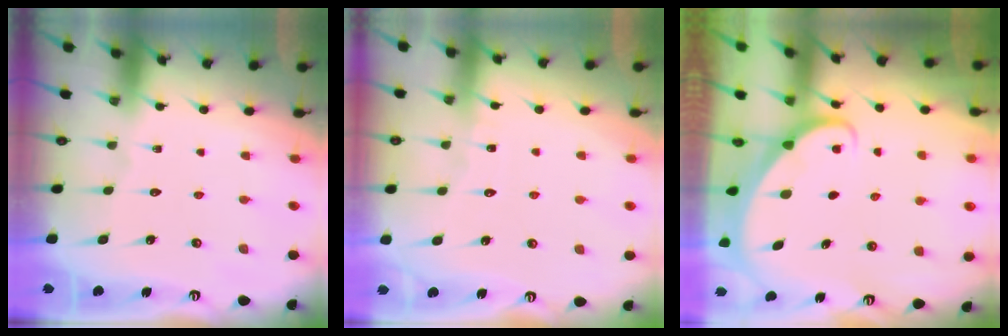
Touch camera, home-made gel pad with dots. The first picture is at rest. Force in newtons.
{"total": 2.8, "press": 2.8, "slide": 0.2}
{"total": 1.7, "press": 1.7, "slide": 0.1}